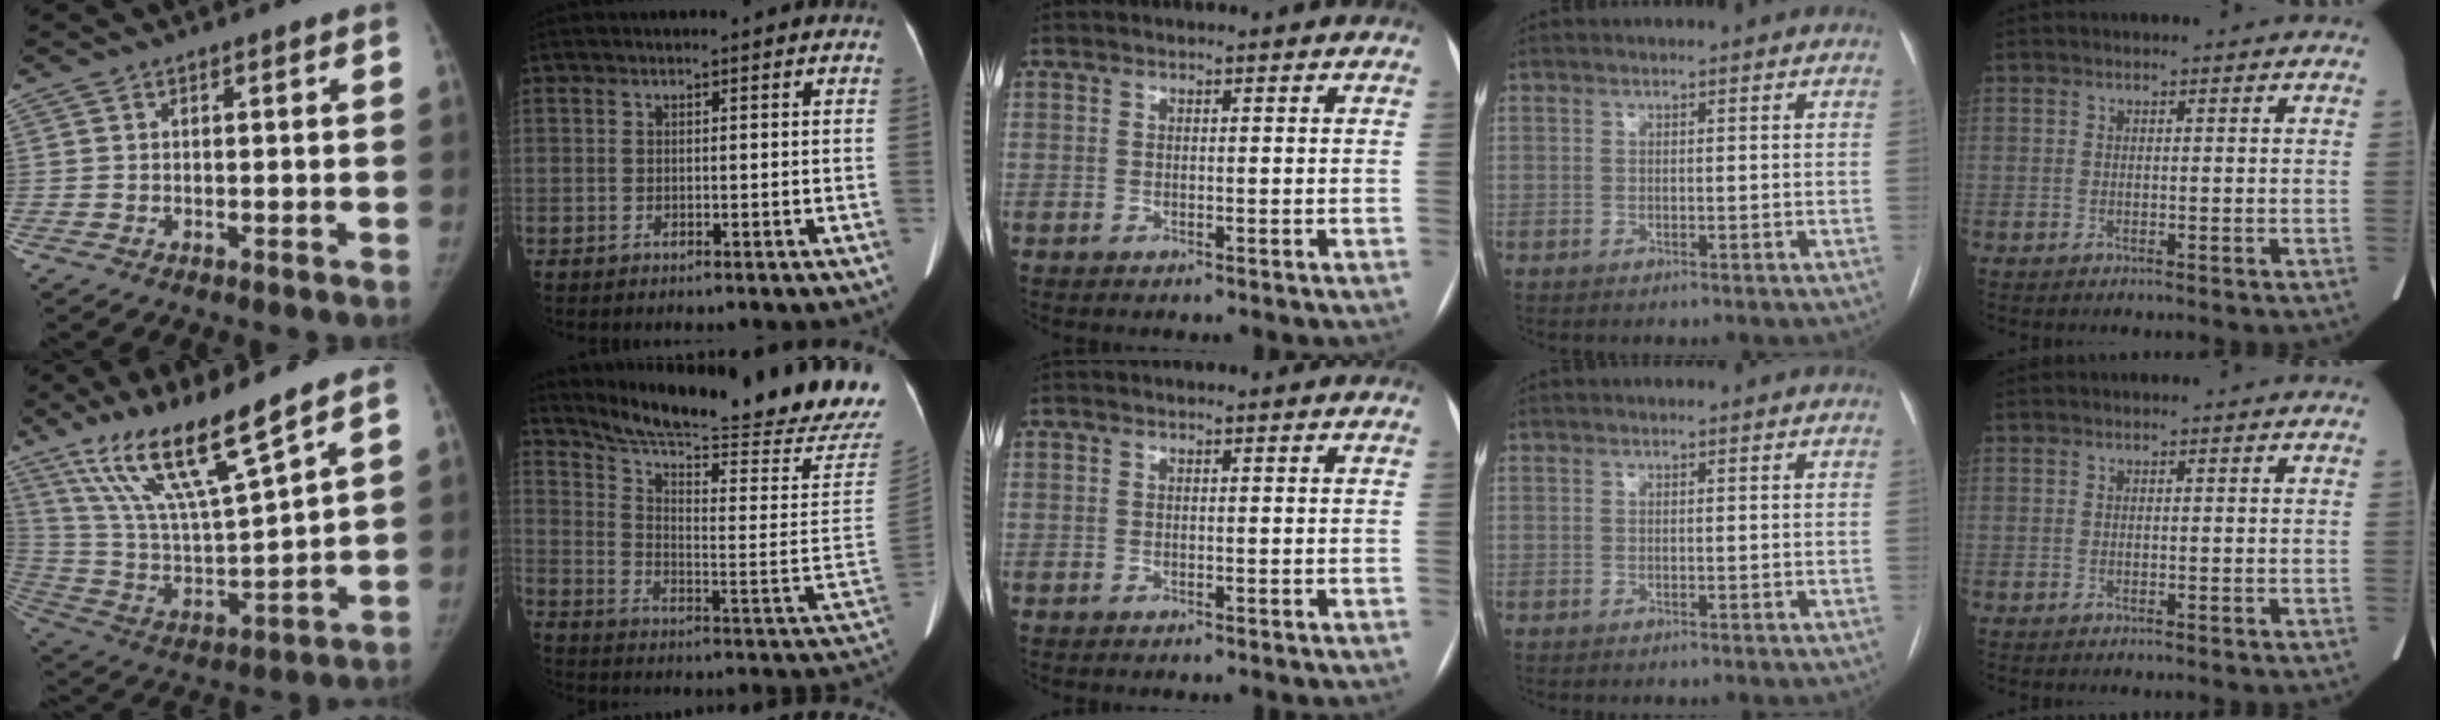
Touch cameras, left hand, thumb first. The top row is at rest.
{"thumb": {"total": 18.0, "force": [12.6, 2.3, 12.5], "torque": [-0.221, -0.064, 0.248]}, "index": {"total": 26.8, "force": [24.5, -0.2, 10.9], "torque": [-0.182, -0.113, 0.320]}}